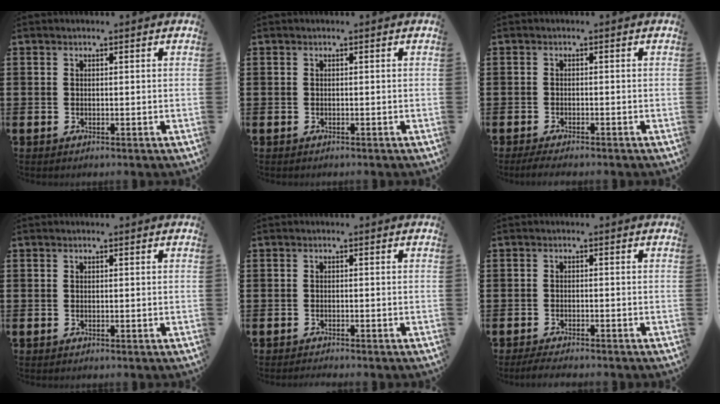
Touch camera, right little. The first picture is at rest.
{"total": 0.0}
{"total": 1.2, "force": [-0.9, 0.2, 0.8], "torque": [-0.015, 0.000, -0.018]}
{"total": 0.0}
{"total": 0.7, "force": [-0.7, -0.1, 0.1], "torque": [-0.001, -0.003, -0.014]}
{"total": 1.5, "force": [-1.3, 0.1, 0.8], "torque": [-0.013, 0.002, -0.025]}